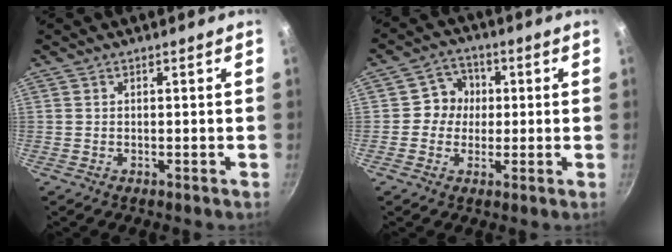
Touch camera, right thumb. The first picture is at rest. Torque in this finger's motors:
{"motor_torque": [-0.30, 0.23, 0.59, 0.12, 0.01]}